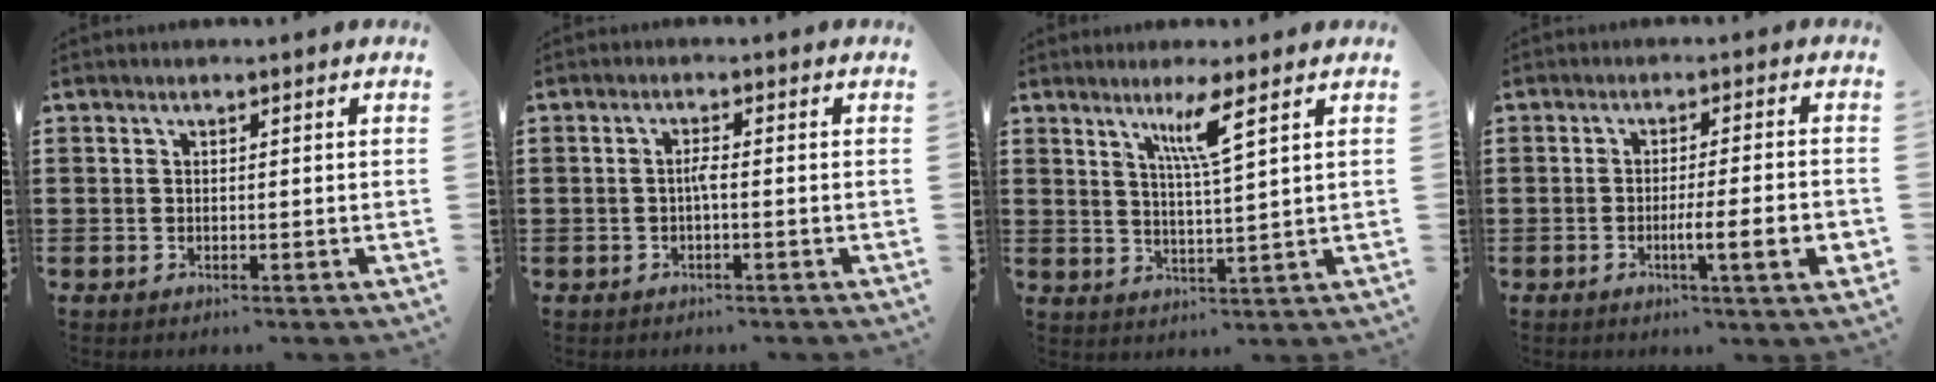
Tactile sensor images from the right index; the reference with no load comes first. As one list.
[{"total": 1.7, "force": [-0.4, 0.2, 1.6], "torque": [-0.034, 0.002, -0.009]}, {"total": 5.2, "force": [3.2, -0.4, 4.2], "torque": [-0.084, -0.006, 0.050]}, {"total": 6.8, "force": [-2.1, 0.3, 6.4], "torque": [-0.102, -0.012, -0.034]}]